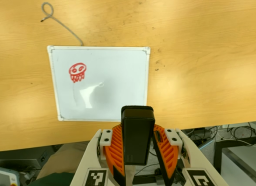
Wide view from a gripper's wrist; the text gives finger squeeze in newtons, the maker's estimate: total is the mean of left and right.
{"total": 6.5, "left": 4.9, "right": 8.1}